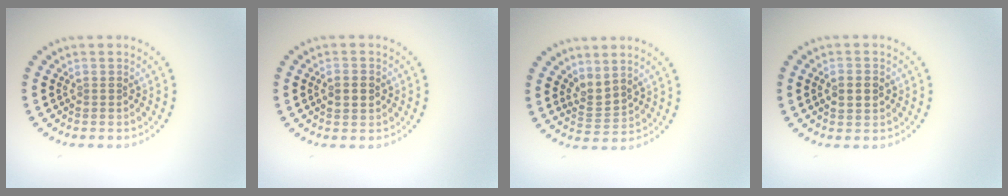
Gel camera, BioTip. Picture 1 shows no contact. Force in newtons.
{"total": 2.4, "press": 2.4, "slide": 0.1}
{"total": 2.2, "press": 1.4, "slide": 1.7}
{"total": 2.8, "press": 2.8, "slide": 0.2}